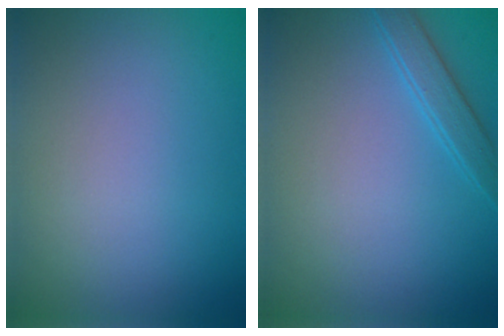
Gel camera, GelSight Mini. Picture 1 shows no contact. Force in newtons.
{"total": 1.9, "press": 1.9, "slide": 0.1}